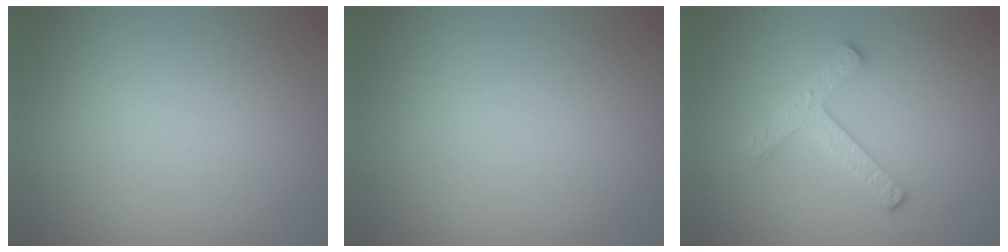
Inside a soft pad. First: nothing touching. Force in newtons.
{"total": 0.0}
{"total": 2.7, "press": 2.6, "slide": 0.5}